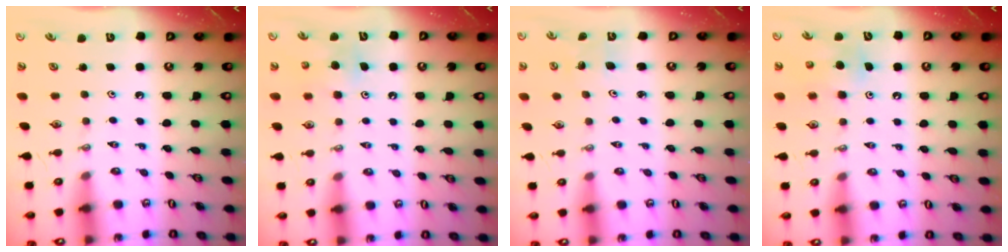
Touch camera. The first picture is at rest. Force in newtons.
{"total": 5.4, "press": 5.4, "slide": 0.2}
{"total": 3.5, "press": 3.5, "slide": 0.3}
{"total": 6.1, "press": 6.0, "slide": 1.1}